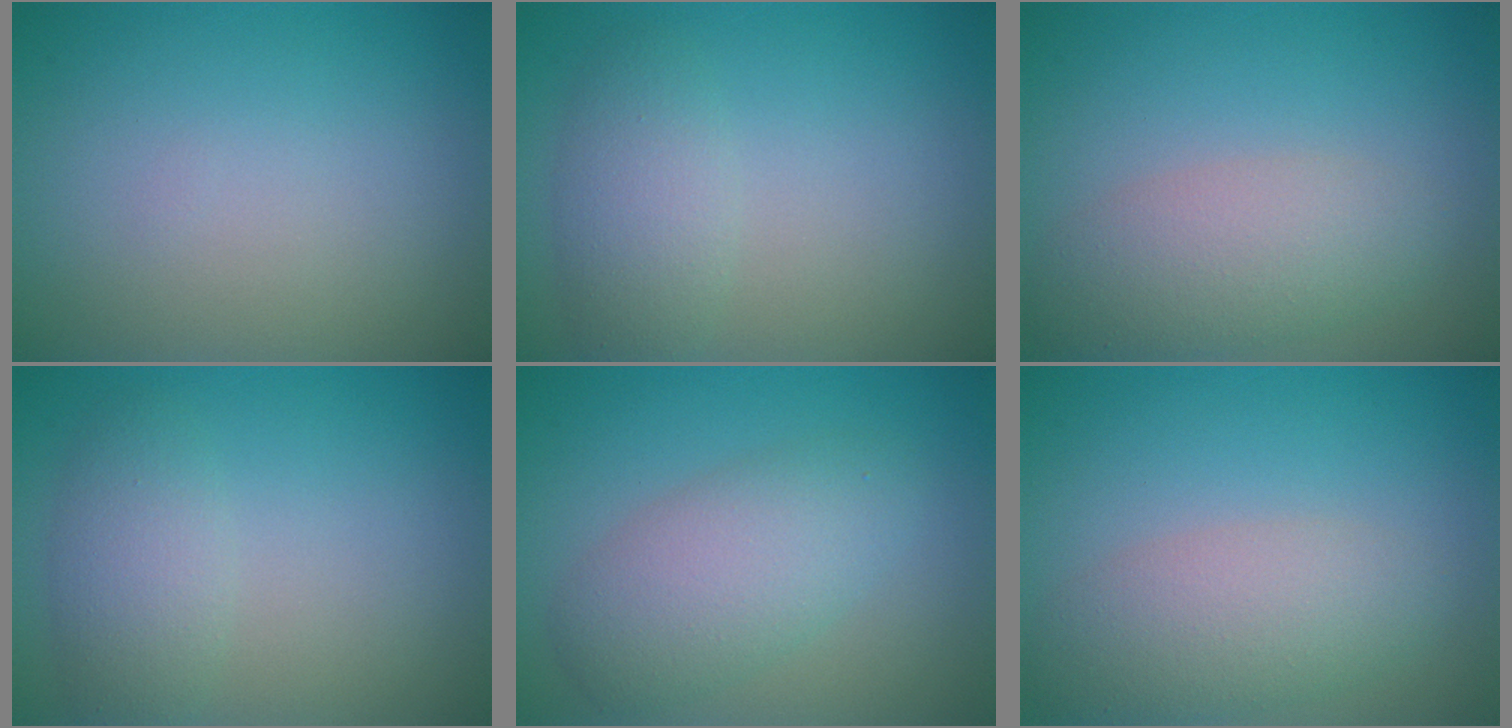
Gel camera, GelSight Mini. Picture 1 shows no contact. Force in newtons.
{"total": 2.9, "press": 2.9, "slide": 0.1}
{"total": 4.1, "press": 4.1, "slide": 0.2}
{"total": 2.9, "press": 2.9, "slide": 0.1}
{"total": 4.5, "press": 4.5, "slide": 0.1}
{"total": 4.1, "press": 4.1, "slide": 0.2}